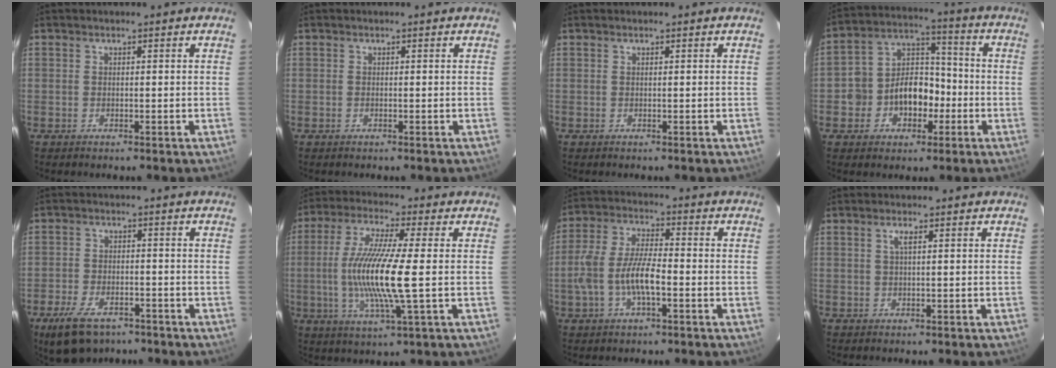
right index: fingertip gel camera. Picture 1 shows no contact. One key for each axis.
{"total": 0.0}
{"total": 0.0}
{"total": 10.7, "fx": -3.4, "fy": 8.8, "fz": 5.1, "tx": -0.104, "ty": 0.045, "tz": -0.052}
{"total": 9.8, "fx": -6.8, "fy": 4.8, "fz": 5.2, "tx": -0.126, "ty": -0.016, "tz": -0.116}
{"total": 14.3, "fx": -1.2, "fy": 0.7, "fz": 14.2, "tx": -0.280, "ty": -0.012, "tz": -0.023}
{"total": 10.3, "fx": -2.8, "fy": 3.4, "fz": 9.3, "tx": -0.195, "ty": 0.003, "tz": -0.053}
{"total": 1.4, "fx": 0.5, "fy": -0.1, "fz": 1.3, "tx": -0.023, "ty": 0.000, "tz": 0.009}